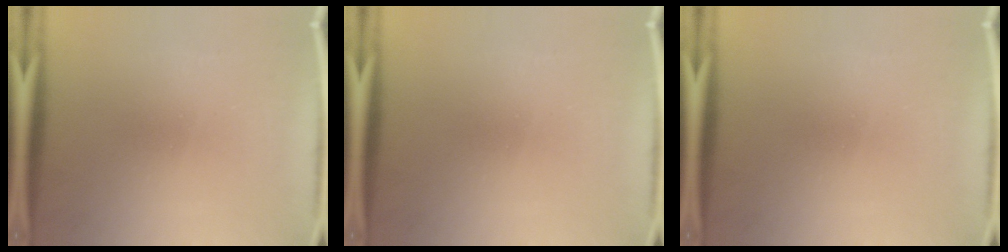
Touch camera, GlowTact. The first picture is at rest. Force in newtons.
{"total": 0.0}
{"total": 0.0}